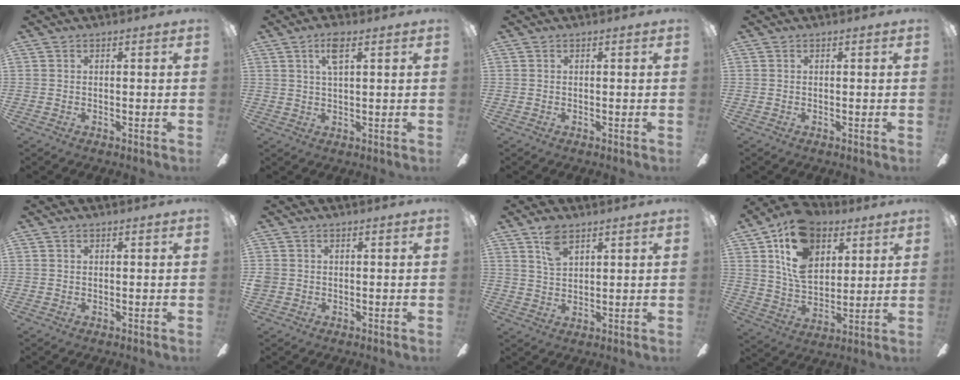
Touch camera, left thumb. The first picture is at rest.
{"total": 5.1, "force": [2.7, 1.6, 4.0], "torque": [-0.079, 0.002, 0.044]}
{"total": 0.0}
{"total": 0.0}
{"total": 0.8, "force": [0.3, 0.6, 0.4], "torque": [-0.010, 0.005, 0.006]}
{"total": 1.7, "force": [0.0, 1.6, 0.5], "torque": [-0.009, 0.005, -0.002]}
{"total": 6.0, "force": [3.7, 3.0, 3.6], "torque": [-0.073, 0.000, 0.069]}
{"total": 17.2, "force": [8.9, 11.4, 9.3], "torque": [-0.176, -0.027, 0.167]}